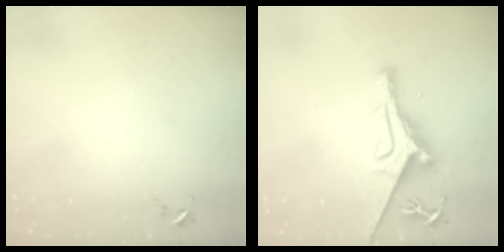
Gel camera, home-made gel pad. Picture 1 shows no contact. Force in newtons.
{"total": 9.7, "press": 9.7, "slide": 0.7}